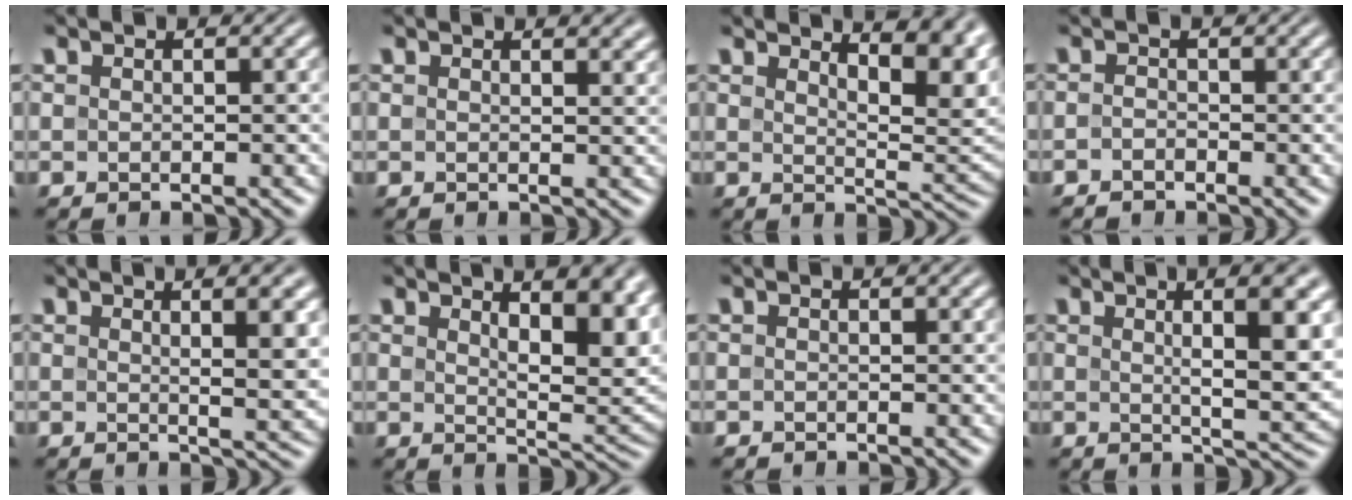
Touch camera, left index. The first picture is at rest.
{"total": 1.7, "force": [1.3, 0.5, 0.9], "torque": [-0.004, 0.001, 0.018]}
{"total": 8.2, "force": [5.1, 2.5, 5.9], "torque": [-0.063, 0.016, 0.075]}
{"total": 0.8, "force": [-0.7, 0.3, 0.3], "torque": [-0.007, 0.000, -0.015]}
{"total": 6.9, "force": [2.0, 2.2, 6.2], "torque": [-0.045, 0.004, 0.023]}
{"total": 8.8, "force": [3.9, 3.5, 7.0], "torque": [-0.072, 0.003, 0.057]}
{"total": 0.0}
{"total": 9.5, "force": [2.5, 2.8, 8.7], "torque": [-0.092, 0.009, 0.025]}